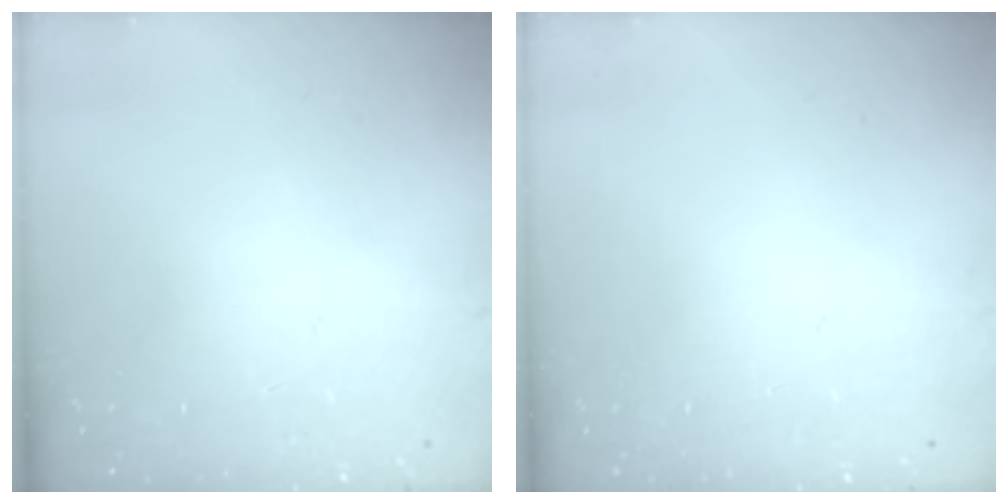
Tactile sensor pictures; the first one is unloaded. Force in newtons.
{"total": 0.0}